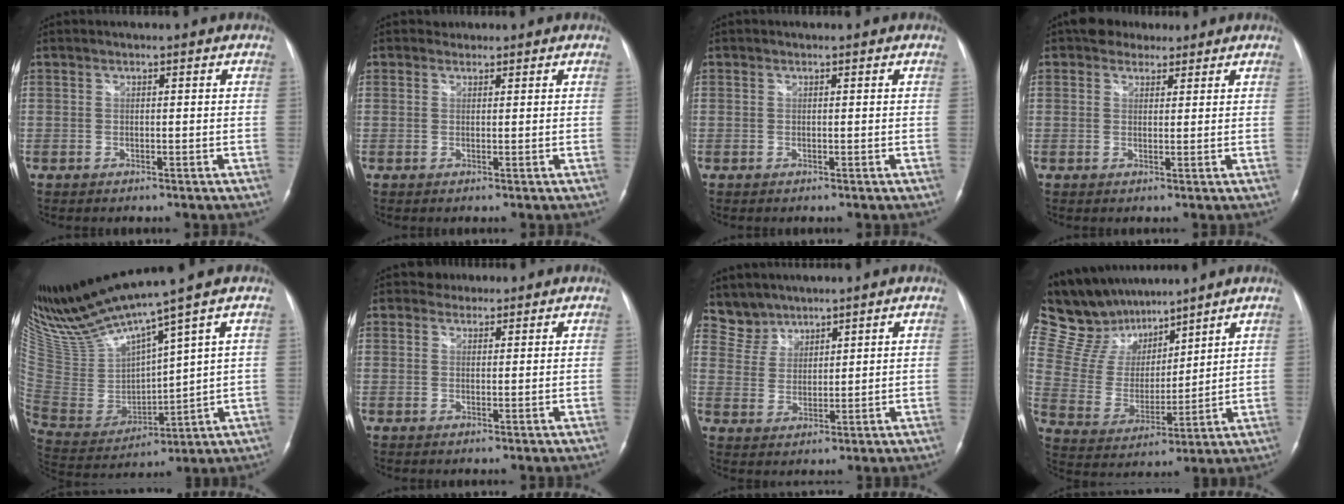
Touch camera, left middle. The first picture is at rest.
{"total": 1.1, "force": [0.8, 0.7, -0.2], "torque": [0.005, 0.005, 0.009]}
{"total": 0.0}
{"total": 3.6, "force": [2.8, 2.2, 0.6], "torque": [-0.006, 0.015, 0.043]}
{"total": 15.0, "force": [12.8, -0.9, 7.7], "torque": [-0.159, -0.017, 0.264]}
{"total": 1.9, "force": [1.5, 1.1, -0.4], "torque": [0.009, 0.009, 0.019]}
{"total": 4.8, "force": [4.3, 2.0, -0.8], "torque": [0.015, 0.009, 0.092]}
{"total": 14.6, "force": [12.6, 5.3, 5.0], "torque": [-0.110, 0.024, 0.244]}